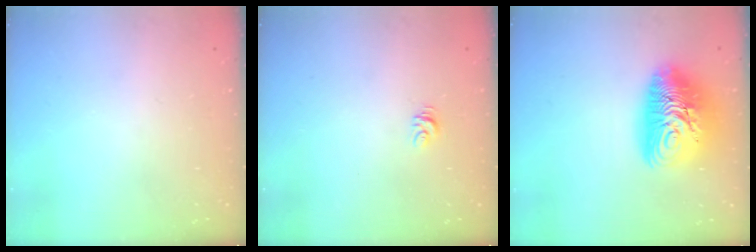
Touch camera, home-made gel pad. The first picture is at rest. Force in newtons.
{"total": 4.6, "press": 4.6, "slide": 0.1}
{"total": 16.5, "press": 16.4, "slide": 1.4}